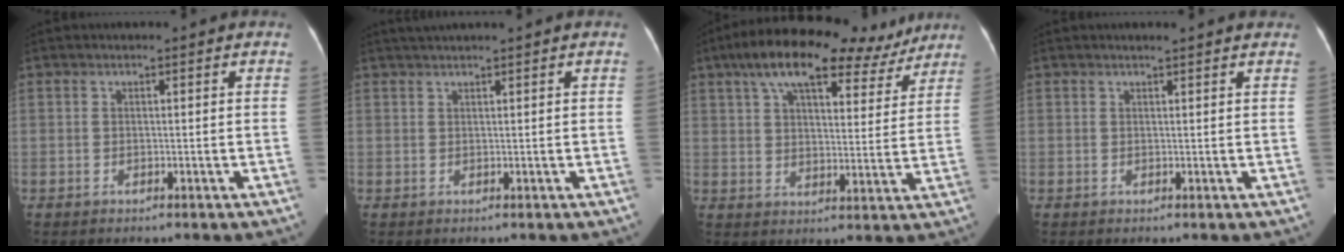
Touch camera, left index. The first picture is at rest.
{"total": 2.6, "force": [2.2, -0.6, 1.3], "torque": [-0.018, 0.022, 0.043]}
{"total": 18.6, "force": [13.7, 6.2, 10.9], "torque": [-0.177, 0.050, 0.198]}
{"total": 3.8, "force": [3.4, 0.2, 1.7], "torque": [-0.023, 0.016, 0.035]}